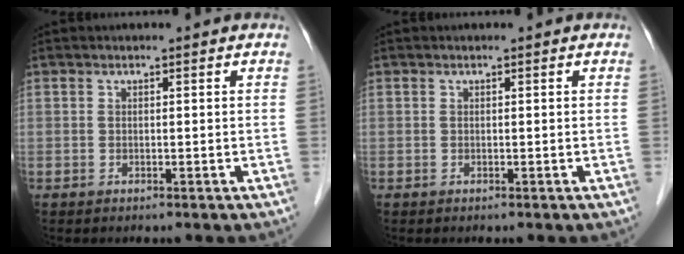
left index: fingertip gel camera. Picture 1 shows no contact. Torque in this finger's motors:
{"motor_torque": [0.00, 0.00, 0.00, 0.00]}